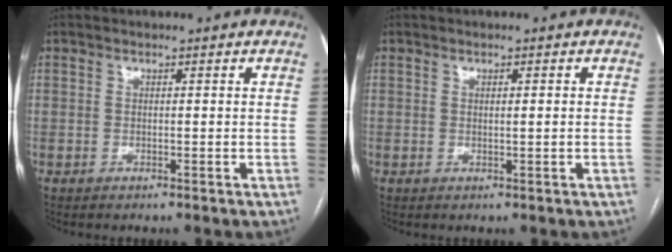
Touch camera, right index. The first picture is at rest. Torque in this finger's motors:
{"motor_torque": [-0.20, -0.03, -0.06, -0.01]}